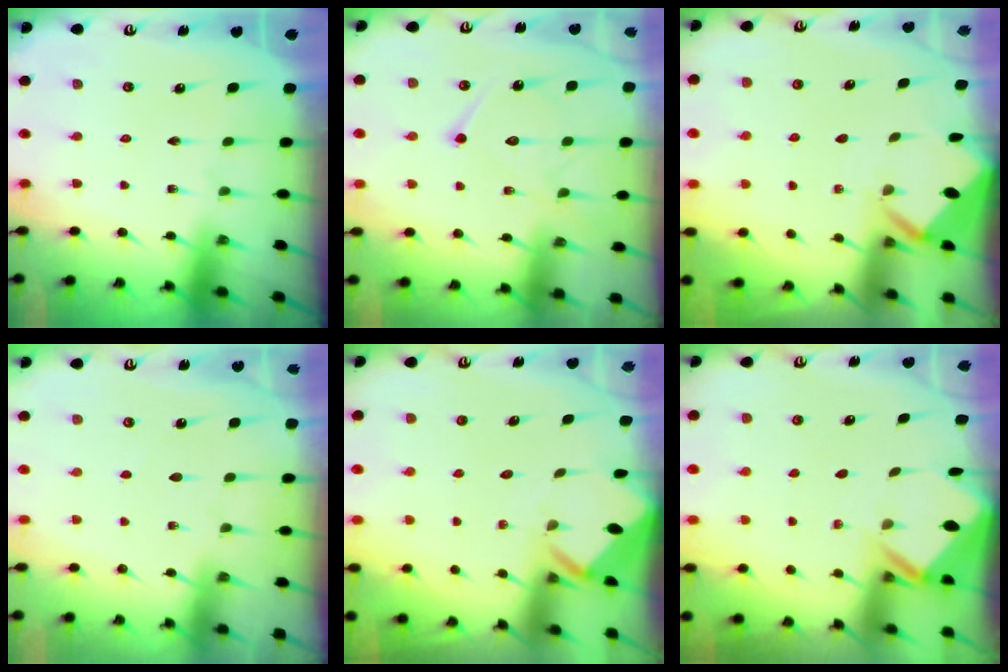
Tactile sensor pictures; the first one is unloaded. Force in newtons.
{"total": 14.0, "press": 13.9, "slide": 1.0}
{"total": 2.5, "press": 2.5, "slide": 0.2}
{"total": 2.7, "press": 2.6, "slide": 0.3}
{"total": 3.6, "press": 3.5, "slide": 0.2}
{"total": 2.4, "press": 2.4, "slide": 0.1}